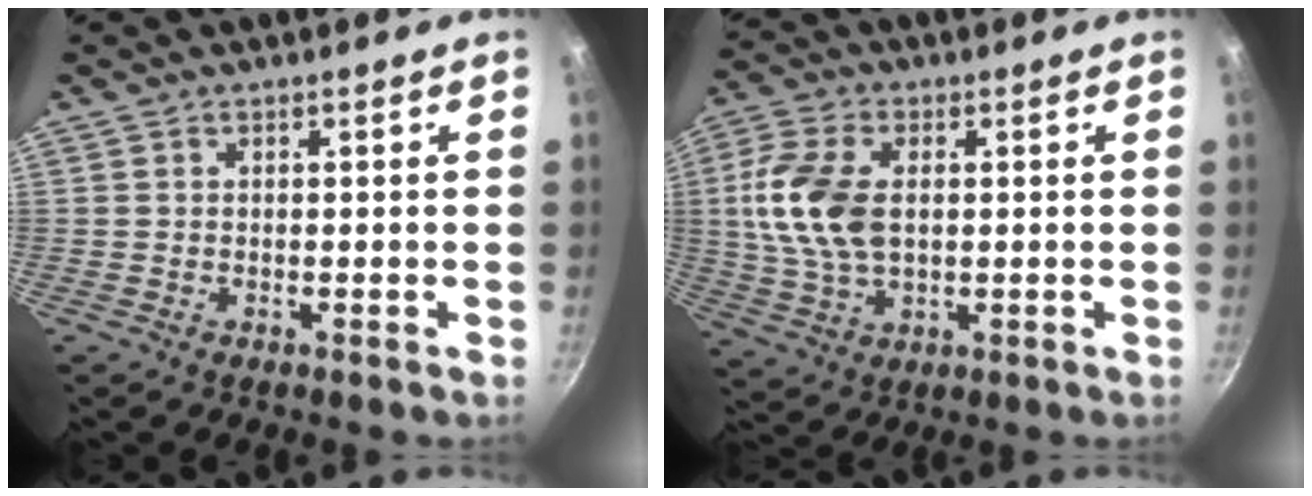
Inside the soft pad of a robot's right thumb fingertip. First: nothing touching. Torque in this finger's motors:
{"motor_torque": [-0.71, 1.18, 1.60, -0.21, 0.42]}